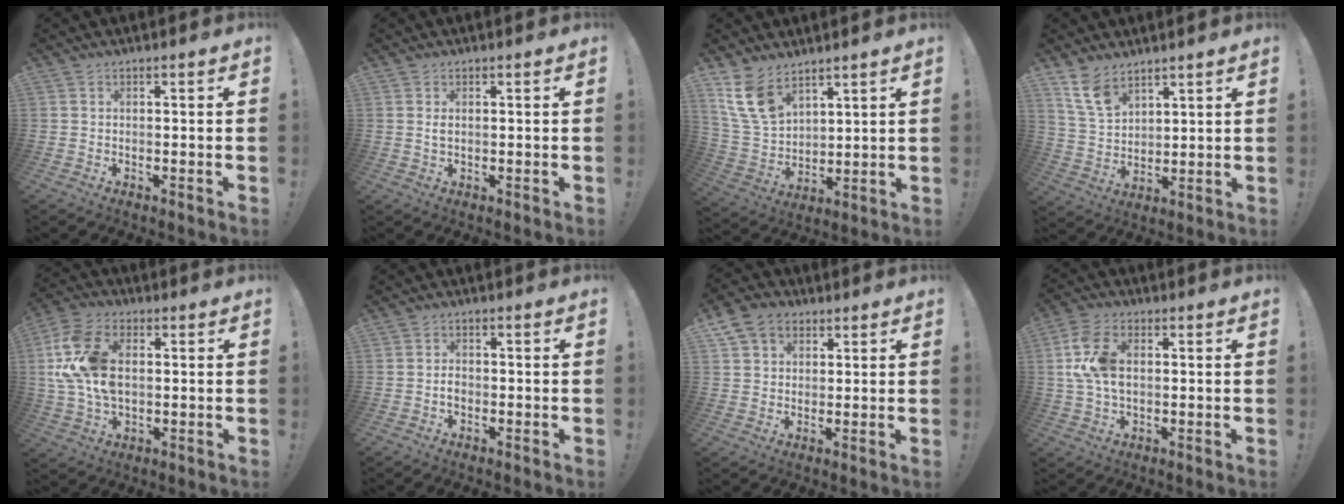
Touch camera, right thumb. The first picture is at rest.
{"total": 1.3, "force": [0.2, 0.7, 1.1], "torque": [-0.020, 0.001, 0.003]}
{"total": 12.8, "force": [8.4, 7.4, 6.2], "torque": [-0.129, -0.044, 0.167]}
{"total": 9.5, "force": [7.0, 4.9, 4.2], "torque": [-0.082, -0.038, 0.140]}
{"total": 16.1, "force": [1.8, 10.9, 11.8], "torque": [-0.229, 0.000, 0.034]}
{"total": 2.2, "force": [-1.1, 1.4, 1.2], "torque": [-0.017, 0.006, -0.020]}
{"total": 8.3, "force": [4.0, 6.6, 3.3], "torque": [-0.058, -0.006, 0.082]}
{"total": 11.6, "force": [1.4, 7.3, 8.9], "torque": [-0.183, 0.005, 0.029]}